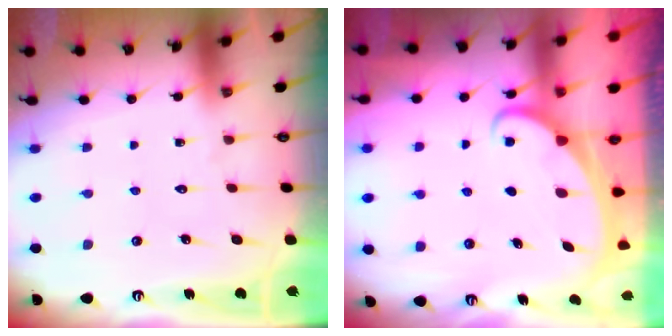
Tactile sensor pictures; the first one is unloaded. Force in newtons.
{"total": 2.0, "press": 2.0, "slide": 0.3}